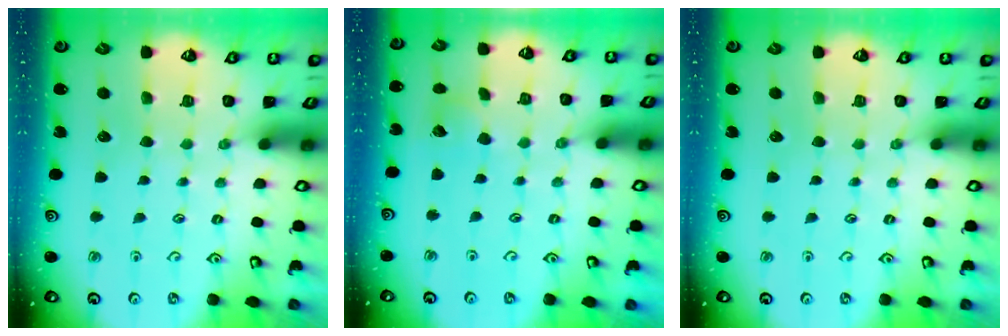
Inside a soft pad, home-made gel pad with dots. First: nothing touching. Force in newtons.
{"total": 2.9, "press": 2.9, "slide": 0.3}
{"total": 0.0}